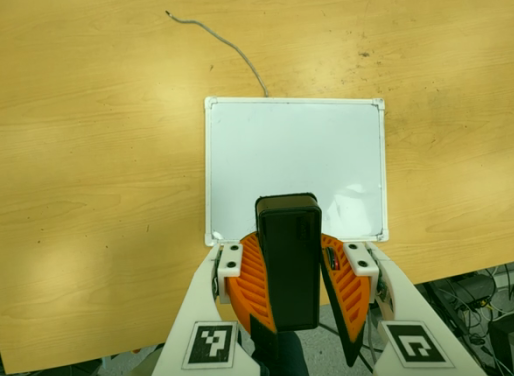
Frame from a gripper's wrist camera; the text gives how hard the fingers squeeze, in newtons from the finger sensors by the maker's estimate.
{"total": 11.4, "left": 11.2, "right": 11.7}